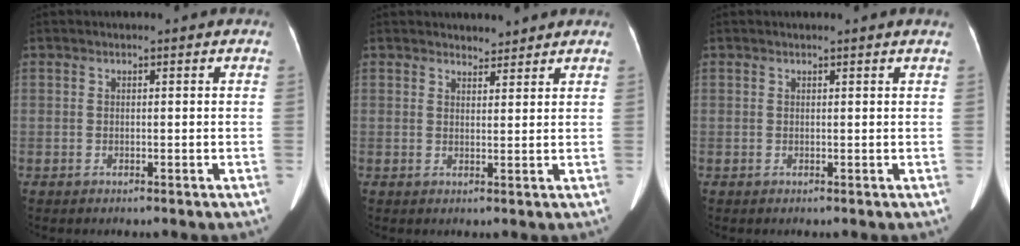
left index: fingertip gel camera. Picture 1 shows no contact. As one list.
[{"total": 2.2, "force": [2.1, 0.5, -0.1], "torque": [-0.005, 0.003, 0.032]}, {"total": 1.1, "force": [1.0, -0.2, 0.4], "torque": [-0.017, -0.002, 0.015]}]